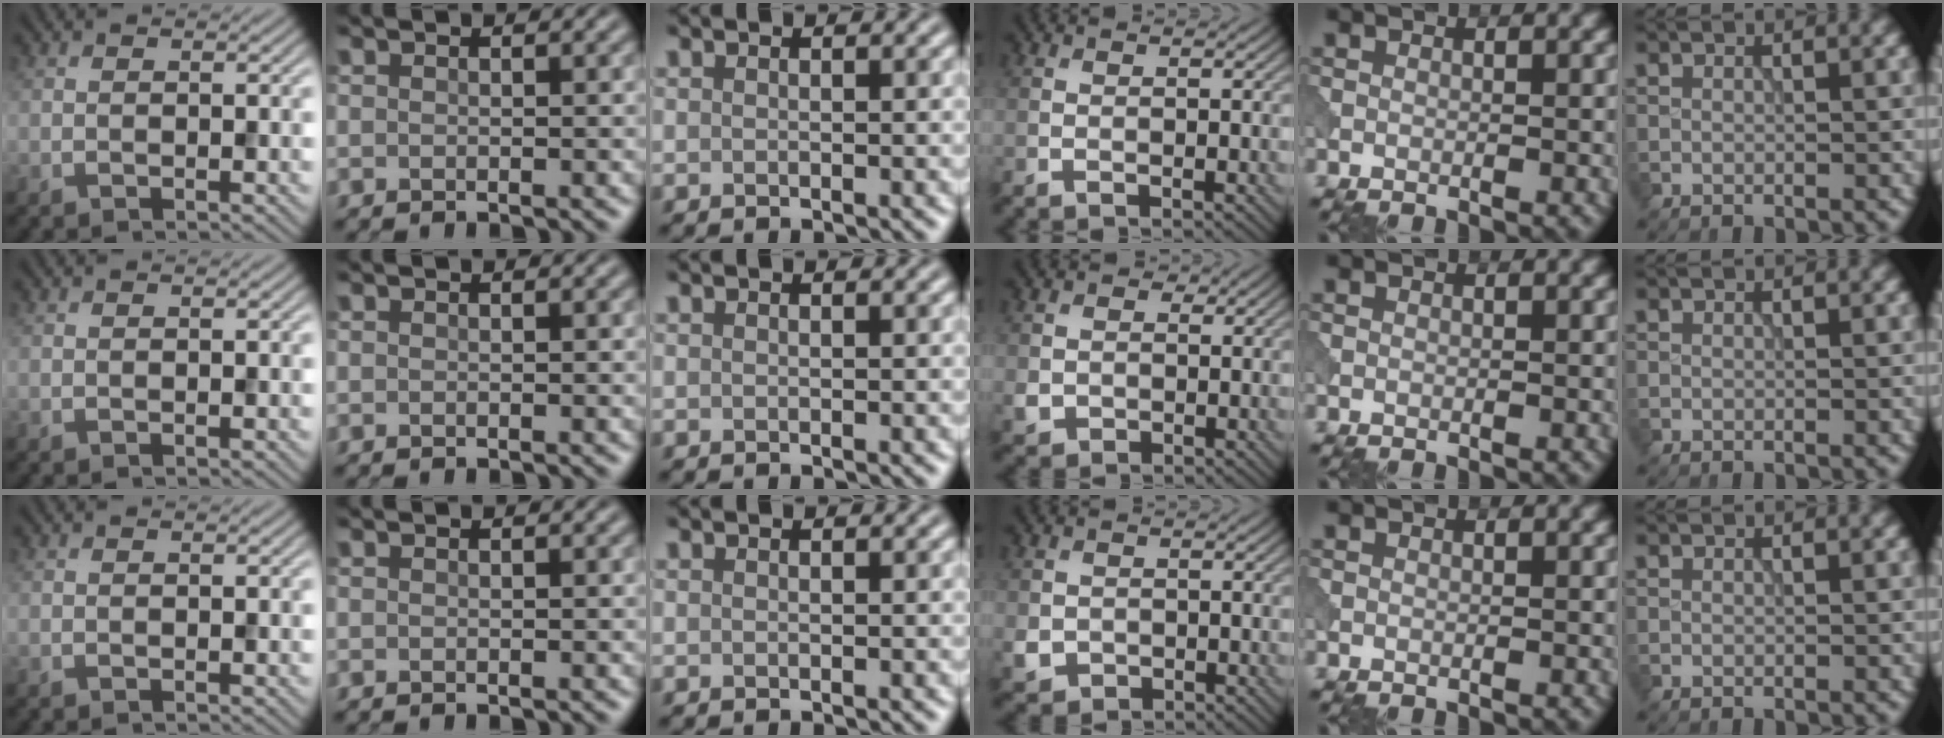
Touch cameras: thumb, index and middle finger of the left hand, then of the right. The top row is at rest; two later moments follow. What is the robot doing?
{"motion": "open", "object": "sandwich press"}